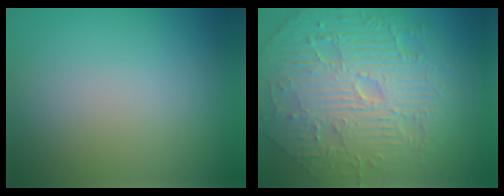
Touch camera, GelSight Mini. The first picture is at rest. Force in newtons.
{"total": 11.2, "press": 7.2, "slide": 8.6}